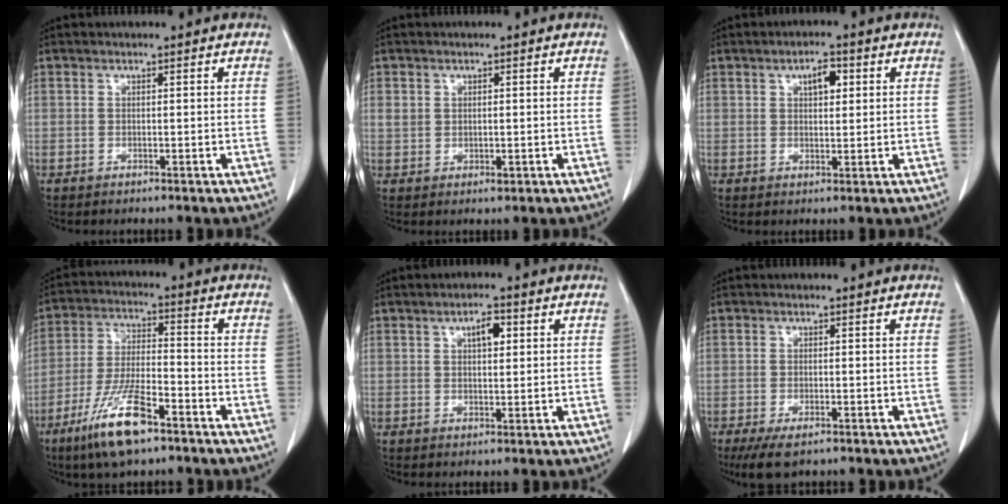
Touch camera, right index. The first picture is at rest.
{"total": 2.3, "force": [0.3, 1.8, 1.4], "torque": [-0.028, 0.001, 0.011]}
{"total": 3.6, "force": [1.3, 1.6, 2.9], "torque": [-0.046, 0.004, 0.019]}
{"total": 11.9, "force": [-7.5, 2.5, 8.9], "torque": [-0.181, -0.021, -0.137]}
{"total": 3.2, "force": [1.2, 1.3, 2.7], "torque": [-0.045, 0.004, 0.017]}
{"total": 4.9, "force": [-3.4, 1.6, 3.2], "torque": [-0.057, -0.011, -0.054]}